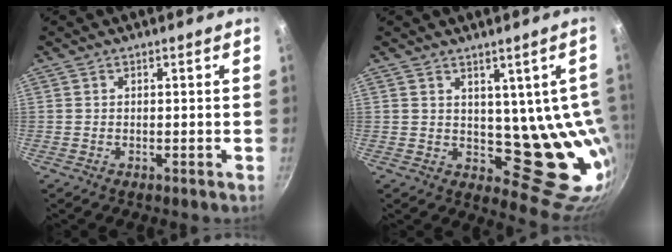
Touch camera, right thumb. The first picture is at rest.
{"total": 12.8, "force": [2.0, 7.5, 10.2], "torque": [-0.081, -0.033, 0.046]}